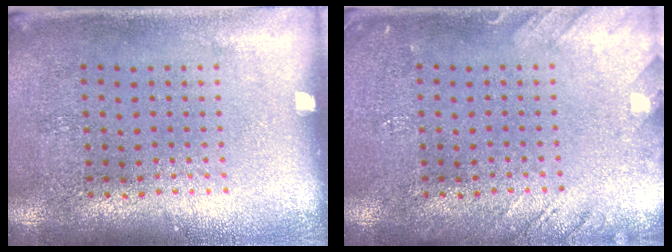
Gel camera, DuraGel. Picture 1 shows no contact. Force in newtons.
{"total": 1.8, "press": 1.8, "slide": 0.1}